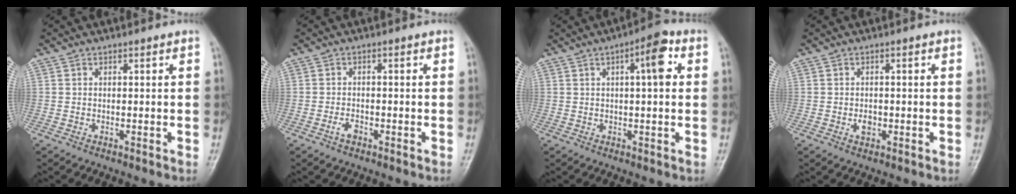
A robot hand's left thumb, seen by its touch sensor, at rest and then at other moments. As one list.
[{"total": 1.8, "force": [-1.0, 1.0, 1.1], "torque": [-0.022, 0.007, -0.021]}, {"total": 6.9, "force": [1.8, 2.1, 6.3], "torque": [-0.083, 0.011, 0.019]}, {"total": 2.0, "force": [-0.5, 1.4, 1.3], "torque": [-0.016, 0.002, -0.007]}]